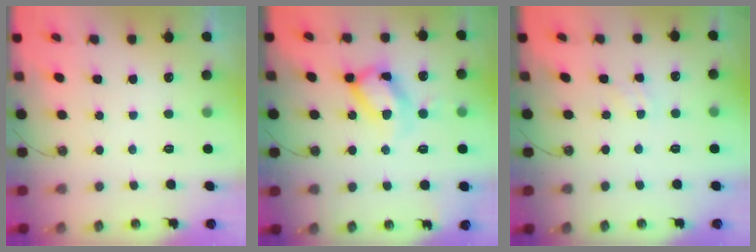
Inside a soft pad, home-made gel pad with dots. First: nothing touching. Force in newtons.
{"total": 14.9, "press": 14.9, "slide": 1.2}
{"total": 1.0, "press": 1.0, "slide": 0.2}